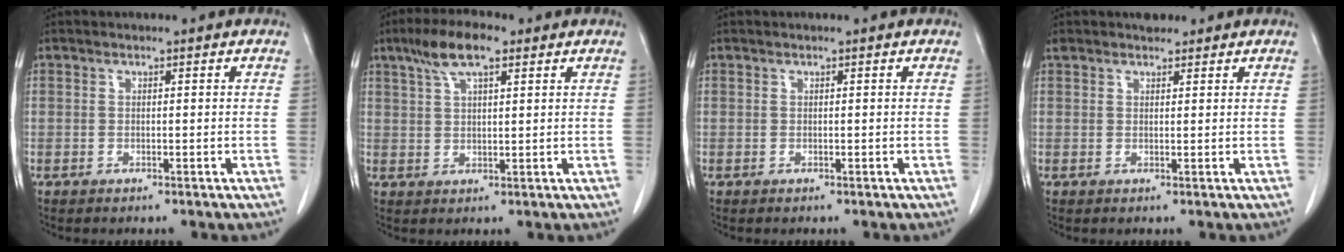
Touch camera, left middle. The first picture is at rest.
{"total": 7.0, "force": [4.3, 1.9, 5.2], "torque": [-0.106, 0.018, 0.078]}
{"total": 0.0}
{"total": 2.2, "force": [2.0, 1.0, 0.5], "torque": [-0.012, 0.012, 0.032]}